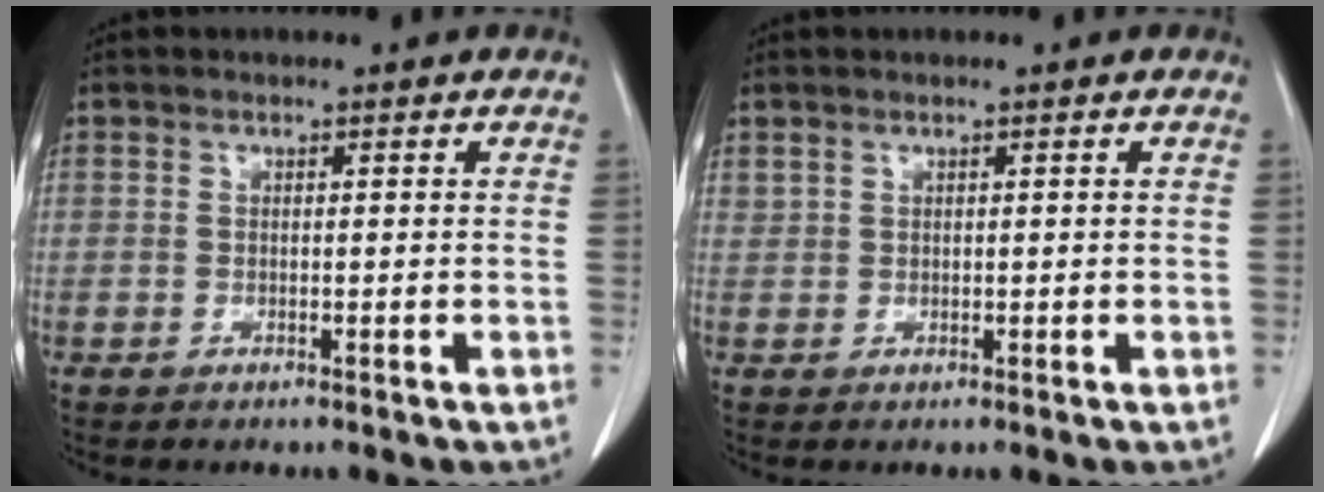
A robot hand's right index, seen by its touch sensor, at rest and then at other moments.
{"total": 0.9, "force": [0.7, 0.4, 0.3], "torque": [-0.003, 0.003, 0.017]}